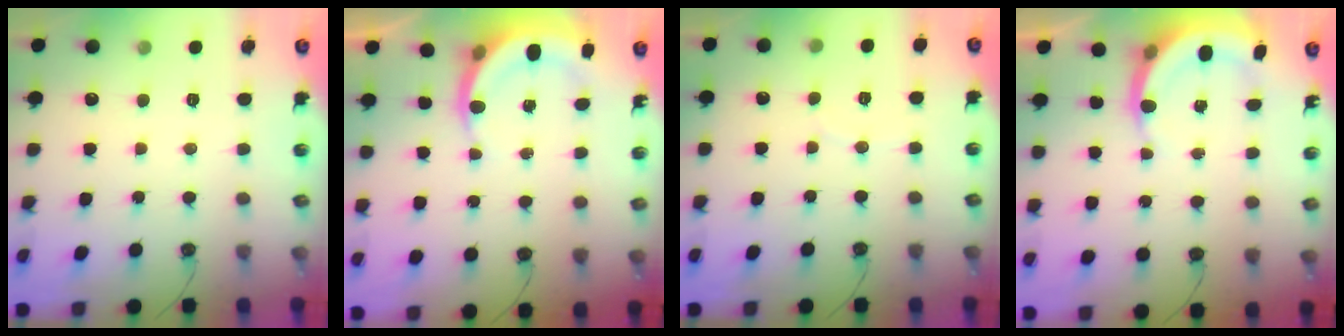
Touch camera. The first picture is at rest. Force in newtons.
{"total": 6.3, "press": 6.1, "slide": 1.4}
{"total": 2.3, "press": 2.3, "slide": 0.2}
{"total": 5.7, "press": 5.7, "slide": 0.6}